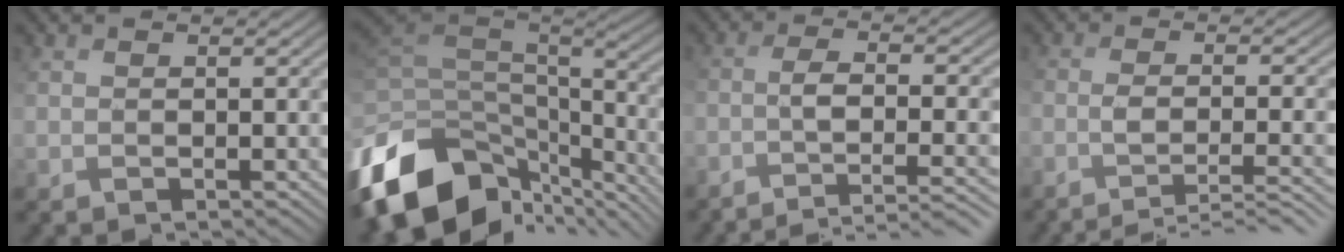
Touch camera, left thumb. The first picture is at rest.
{"total": 16.5, "force": [-7.8, 9.6, 11.0], "torque": [-0.285, -0.021, -0.117]}
{"total": 7.6, "force": [-4.1, 2.0, 6.1], "torque": [-0.093, -0.005, -0.060]}
{"total": 6.9, "force": [-4.1, 1.7, 5.4], "torque": [-0.082, -0.002, -0.063]}